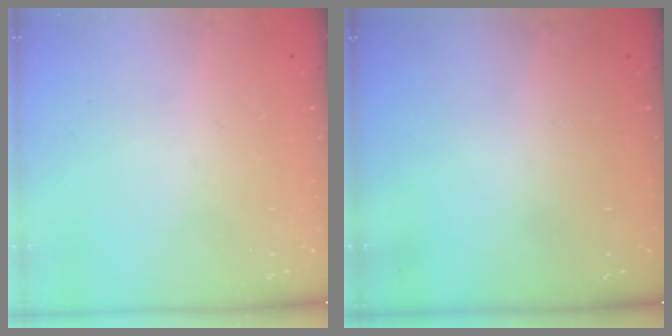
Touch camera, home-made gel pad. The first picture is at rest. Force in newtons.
{"total": 0.0}